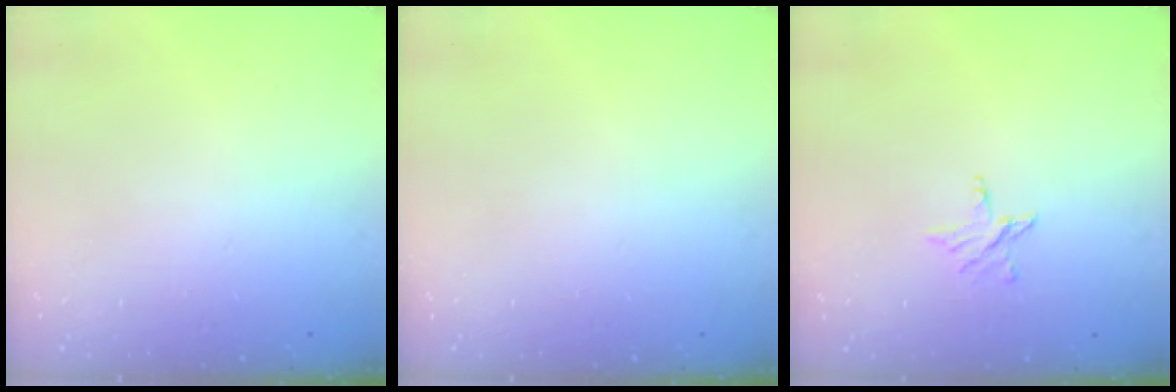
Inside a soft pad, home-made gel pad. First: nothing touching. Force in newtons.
{"total": 0.0}
{"total": 3.7, "press": 3.7, "slide": 0.3}